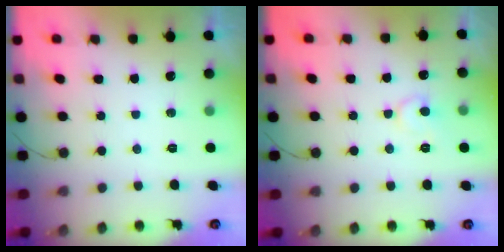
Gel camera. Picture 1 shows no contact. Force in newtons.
{"total": 6.6, "press": 6.5, "slide": 0.6}